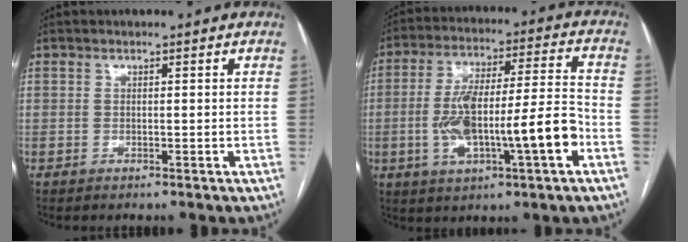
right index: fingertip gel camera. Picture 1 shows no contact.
{"total": 15.8, "force": [-4.2, 2.2, 15.1], "torque": [-0.274, 0.017, -0.061]}